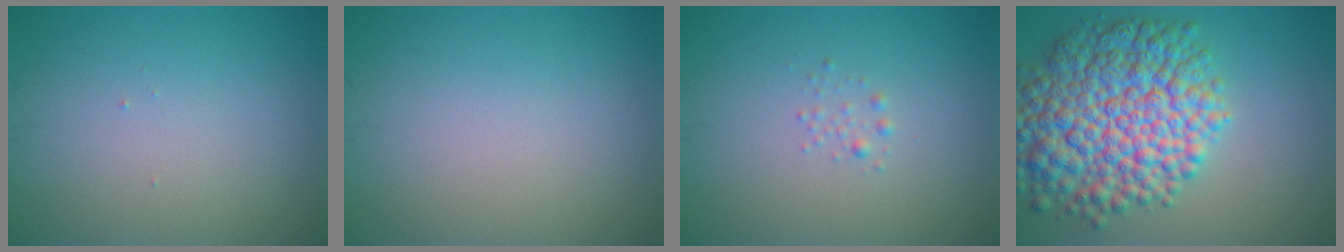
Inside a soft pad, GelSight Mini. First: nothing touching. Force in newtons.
{"total": 0.0}
{"total": 0.7, "press": 0.7, "slide": 0.0}
{"total": 11.7, "press": 11.7, "slide": 0.3}